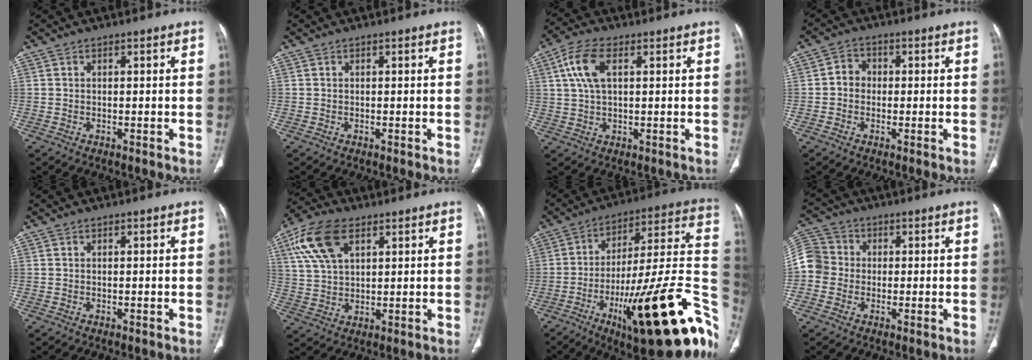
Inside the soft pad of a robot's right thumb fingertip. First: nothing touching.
{"total": 0.0}
{"total": 7.6, "force": [2.4, 3.8, 6.2], "torque": [-0.135, 0.012, 0.046]}
{"total": 3.4, "force": [-0.3, 3.1, 1.5], "torque": [-0.006, 0.013, -0.014]}
{"total": 0.0}
{"total": 11.4, "force": [5.2, 6.3, 7.9], "torque": [-0.157, 0.001, 0.100]}
{"total": 35.0, "force": [-13.5, 9.5, 30.9], "torque": [-0.355, 0.064, -0.195]}
{"total": 8.4, "force": [-0.5, 7.8, 3.3], "torque": [-0.060, 0.023, -0.017]}